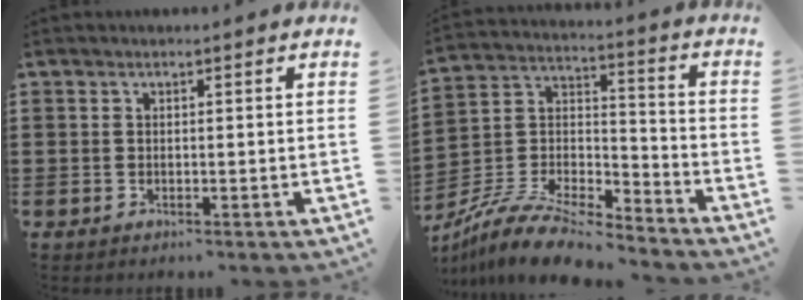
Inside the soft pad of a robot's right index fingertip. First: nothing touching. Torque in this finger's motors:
{"motor_torque": [-0.98, 1.16, -1.05, -0.21]}